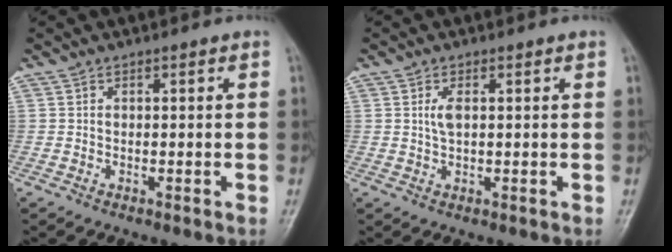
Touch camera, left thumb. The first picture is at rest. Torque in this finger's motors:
{"motor_torque": [-0.18, 0.20, 0.05, -0.02, 0.01]}